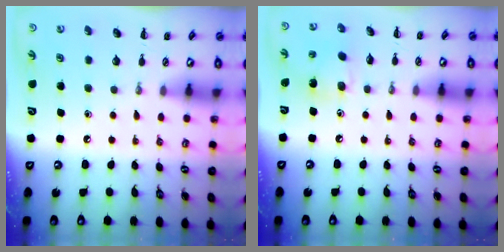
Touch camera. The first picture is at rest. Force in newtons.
{"total": 5.1, "press": 5.0, "slide": 0.7}